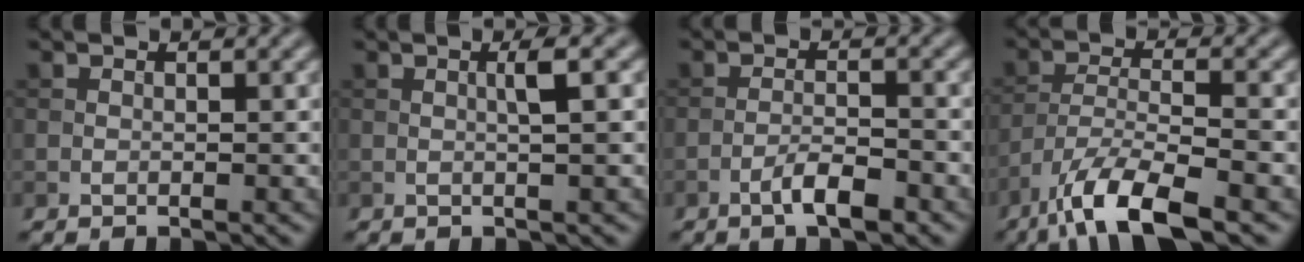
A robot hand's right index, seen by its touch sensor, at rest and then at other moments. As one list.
[{"total": 2.1, "force": [0.3, 0.3, 2.1], "torque": [-0.035, 0.007, 0.001]}, {"total": 3.3, "force": [-2.0, 0.7, 2.5], "torque": [-0.045, 0.007, -0.040]}, {"total": 8.0, "force": [-5.5, 2.0, 5.5], "torque": [-0.099, -0.003, -0.106]}]